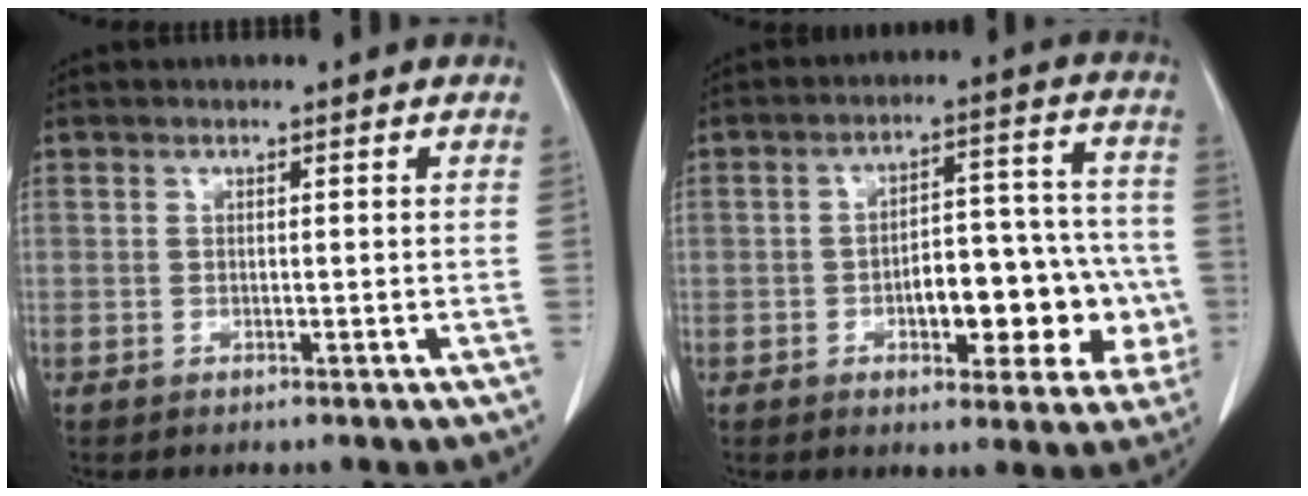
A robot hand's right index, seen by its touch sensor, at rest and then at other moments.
{"total": 14.4, "force": [-3.7, 6.5, 12.3], "torque": [-0.145, 0.044, -0.038]}